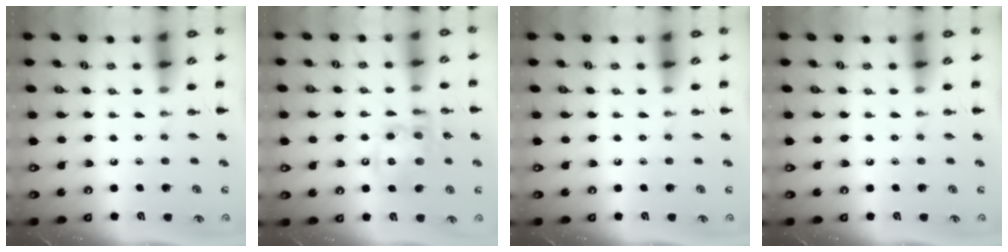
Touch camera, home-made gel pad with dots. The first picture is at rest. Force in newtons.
{"total": 13.8, "press": 13.5, "slide": 3.1}
{"total": 0.0}
{"total": 0.0}